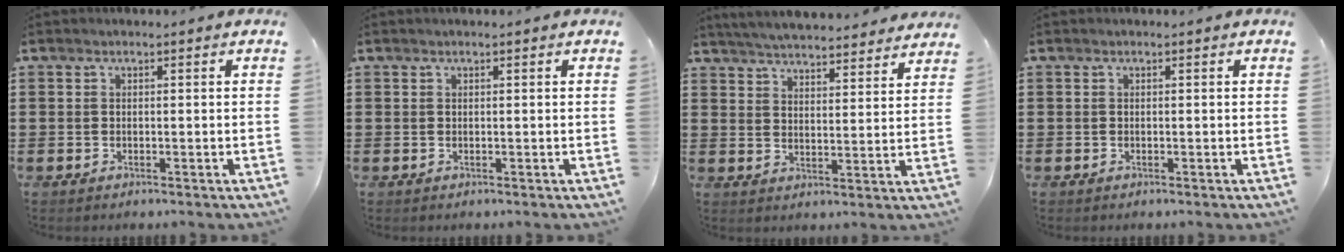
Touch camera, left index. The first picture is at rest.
{"total": 0.0}
{"total": 5.0, "force": [4.9, -0.2, 0.6], "torque": [-0.033, -0.030, 0.086]}
{"total": 0.0}